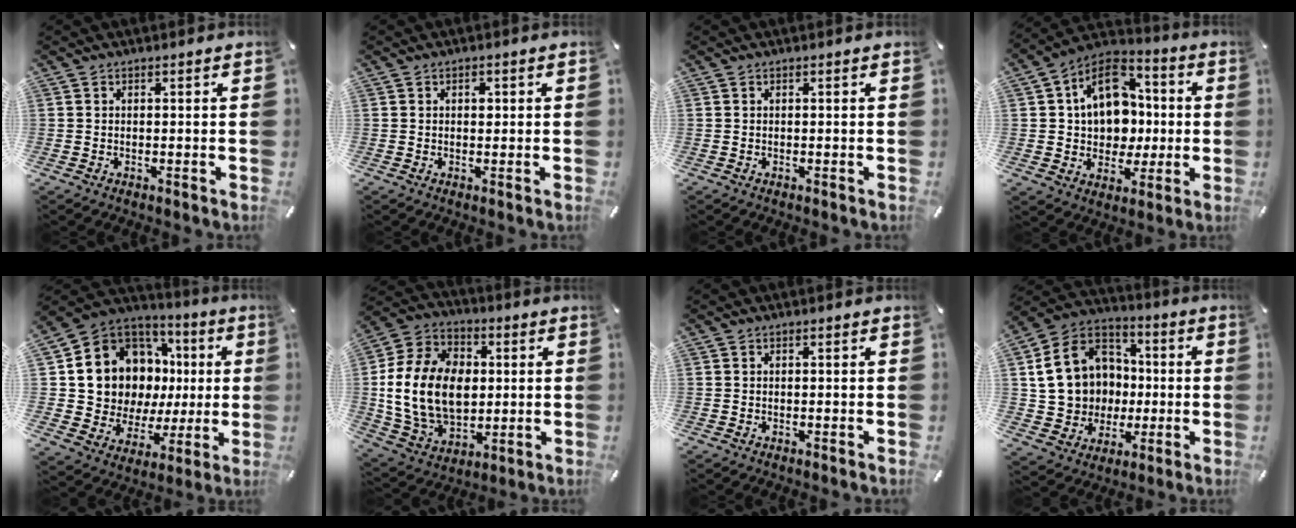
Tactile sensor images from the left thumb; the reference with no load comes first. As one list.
[{"total": 1.4, "force": [0.3, 1.0, 0.8], "torque": [-0.001, 0.000, -0.001]}, {"total": 0.0}, {"total": 14.8, "force": [1.8, 12.6, 7.6], "torque": [-0.135, -0.003, 0.041]}, {"total": 12.2, "force": [3.6, 10.9, 4.1], "torque": [-0.077, -0.057, 0.084]}, {"total": 18.8, "force": [0.3, 14.5, 12.0], "torque": [-0.265, 0.005, 0.006]}, {"total": 0.0}, {"total": 17.4, "force": [0.6, 16.0, 6.9], "torque": [-0.125, 0.008, 0.026]}]